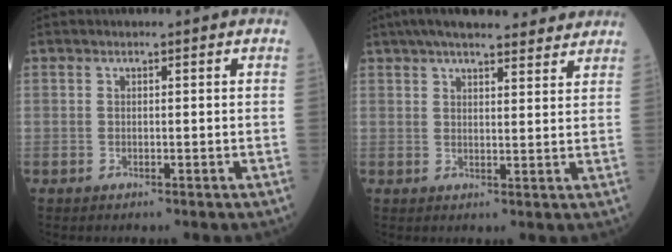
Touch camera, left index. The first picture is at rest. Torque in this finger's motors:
{"motor_torque": [0.99, -1.15, 0.14, 0.08]}